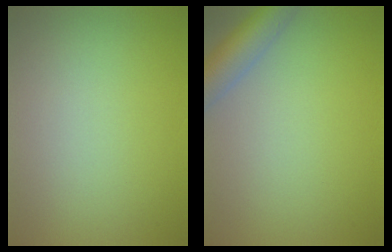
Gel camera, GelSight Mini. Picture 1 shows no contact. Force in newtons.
{"total": 4.5, "press": 4.5, "slide": 0.2}